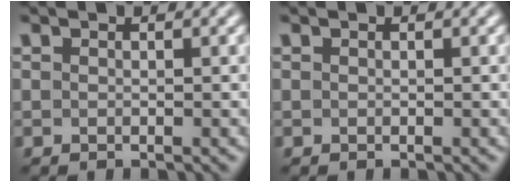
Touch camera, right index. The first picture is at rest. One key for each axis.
{"total": 0.0}